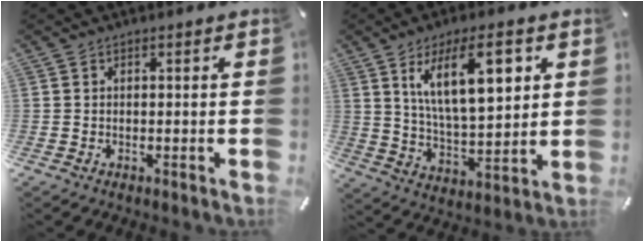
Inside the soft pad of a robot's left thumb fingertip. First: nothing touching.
{"total": 17.0, "force": [7.5, 7.5, 13.3], "torque": [-0.234, -0.015, 0.119]}